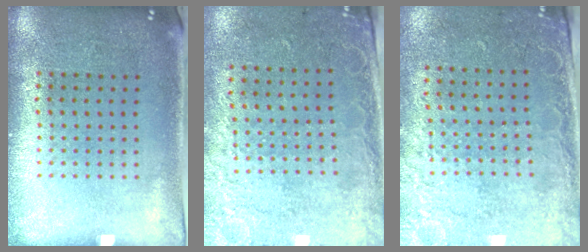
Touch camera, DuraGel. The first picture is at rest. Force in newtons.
{"total": 2.6, "press": 2.0, "slide": 1.7}
{"total": 2.6, "press": 2.1, "slide": 1.5}